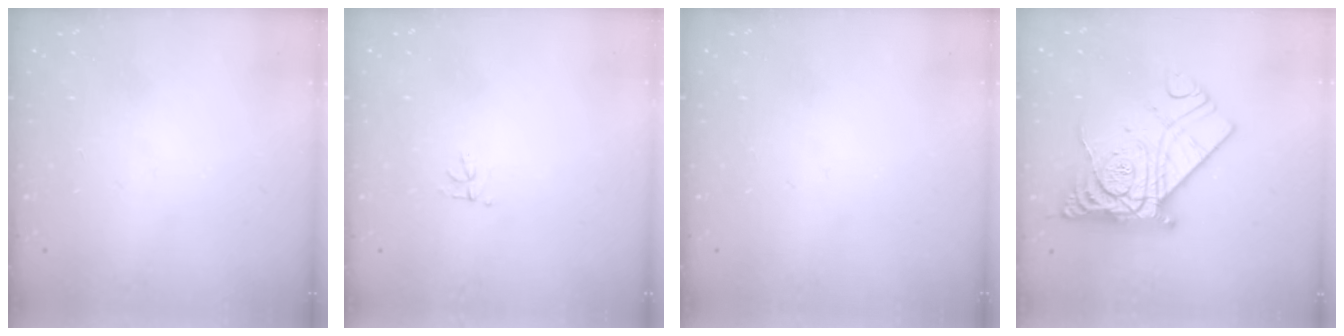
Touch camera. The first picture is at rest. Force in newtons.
{"total": 2.8, "press": 2.8, "slide": 0.2}
{"total": 0.0}
{"total": 18.3, "press": 18.2, "slide": 2.0}